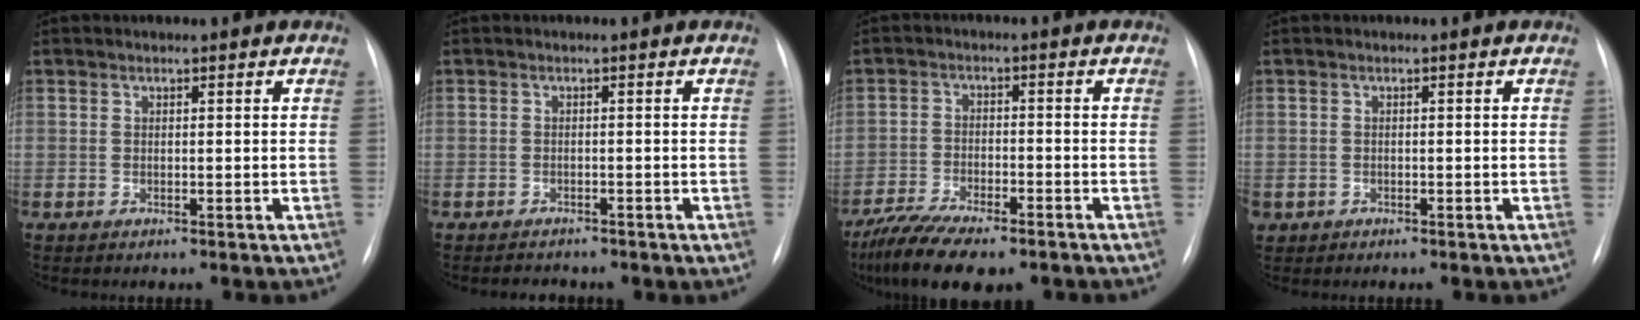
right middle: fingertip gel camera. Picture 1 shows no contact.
{"total": 2.0, "force": [-1.7, 1.0, 0.3], "torque": [-0.012, -0.002, -0.020]}
{"total": 11.8, "force": [-9.1, 3.5, 6.7], "torque": [-0.118, -0.016, -0.148]}
{"total": 1.2, "force": [-0.5, 1.1, 0.2], "torque": [-0.009, 0.003, -0.003]}